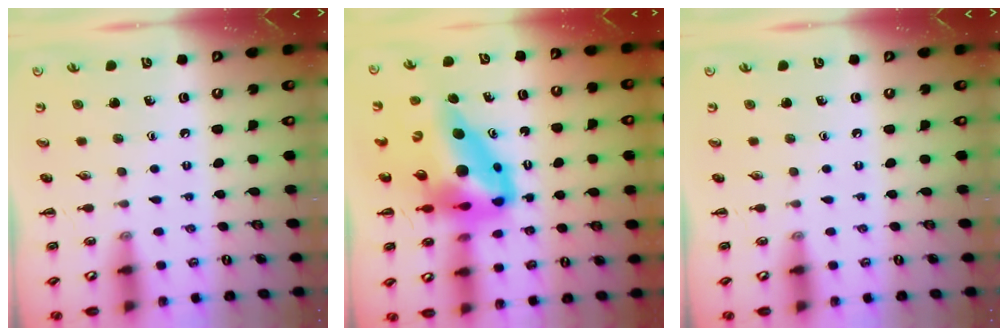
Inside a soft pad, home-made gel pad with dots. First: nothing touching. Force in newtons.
{"total": 15.8, "press": 15.0, "slide": 4.8}
{"total": 0.0}